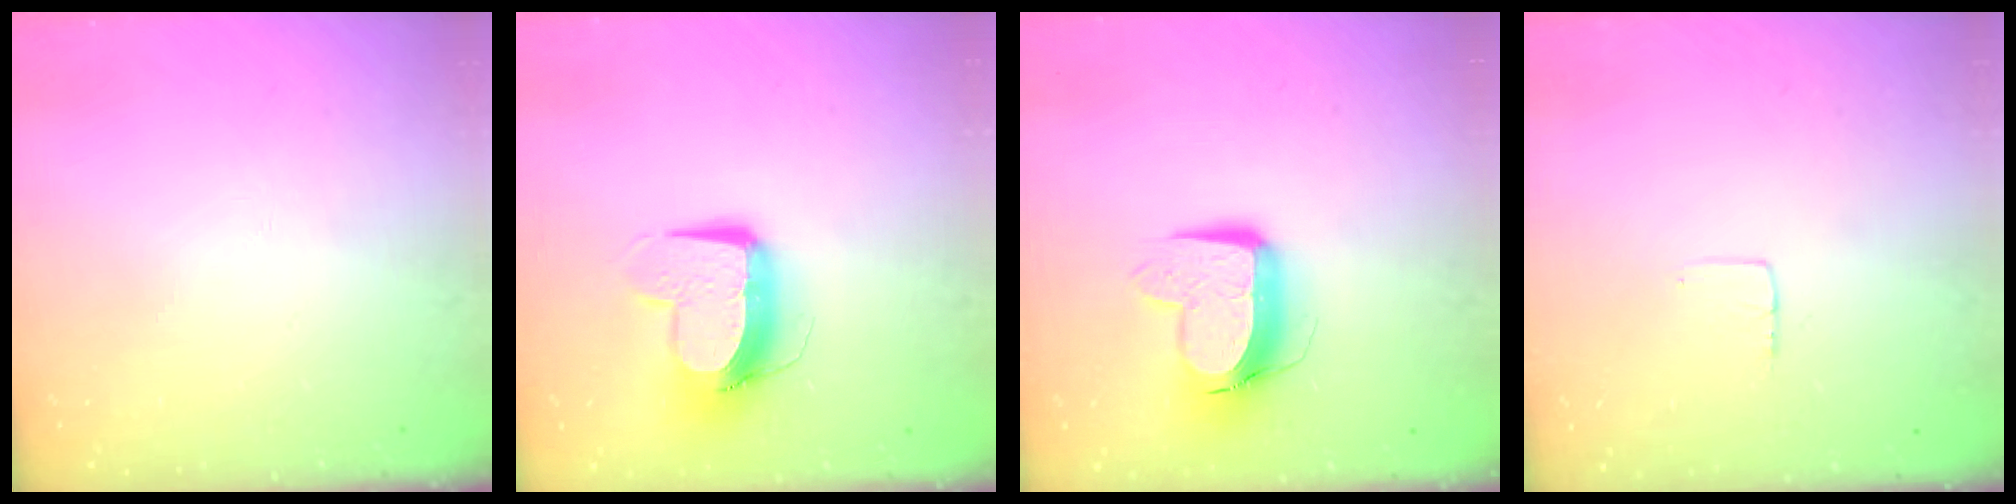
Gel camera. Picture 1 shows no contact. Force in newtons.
{"total": 11.5, "press": 11.5, "slide": 1.4}
{"total": 10.2, "press": 10.2, "slide": 1.0}
{"total": 3.0, "press": 3.0, "slide": 0.2}